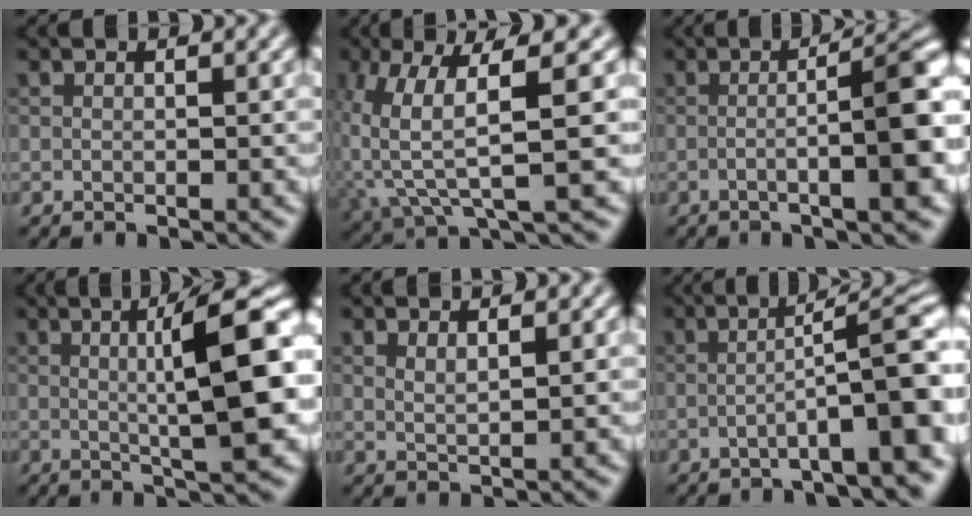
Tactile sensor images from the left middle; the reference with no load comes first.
{"total": 7.3, "force": [1.2, 1.9, 7.0], "torque": [-0.154, -0.009, 0.020]}
{"total": 8.0, "force": [-1.1, 1.8, 7.7], "torque": [-0.103, 0.002, -0.024]}
{"total": 9.9, "force": [1.2, 2.0, 9.6], "torque": [-0.122, 0.007, 0.012]}
{"total": 1.6, "force": [1.1, 0.6, 0.9], "torque": [-0.012, -0.009, 0.009]}
{"total": 8.6, "force": [-2.8, 1.4, 8.0], "torque": [-0.103, 0.014, -0.049]}